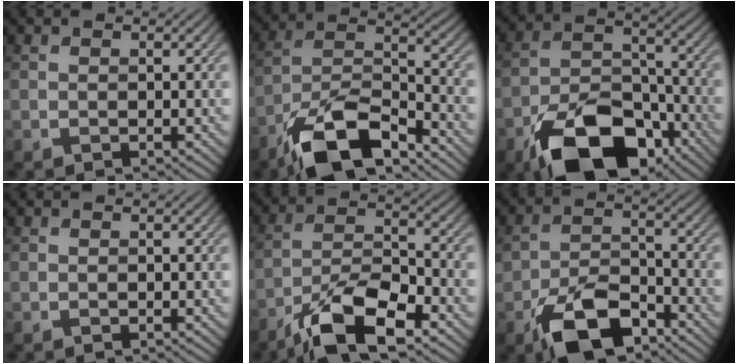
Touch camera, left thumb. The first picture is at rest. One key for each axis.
{"total": 12.9, "fx": -9.1, "fy": 4.4, "fz": 8.0, "tx": -0.155, "ty": -0.009, "tz": -0.186}
{"total": 16.0, "fx": -9.8, "fy": 8.5, "fz": 9.3, "tx": -0.182, "ty": -0.026, "tz": -0.171}
{"total": 0.0}
{"total": 11.5, "fx": -7.7, "fy": 3.6, "fz": 7.9, "tx": -0.144, "ty": 0.002, "tz": -0.149}
{"total": 9.8, "fx": -6.2, "fy": 4.8, "fz": 5.9, "tx": -0.110, "ty": -0.007, "tz": -0.120}